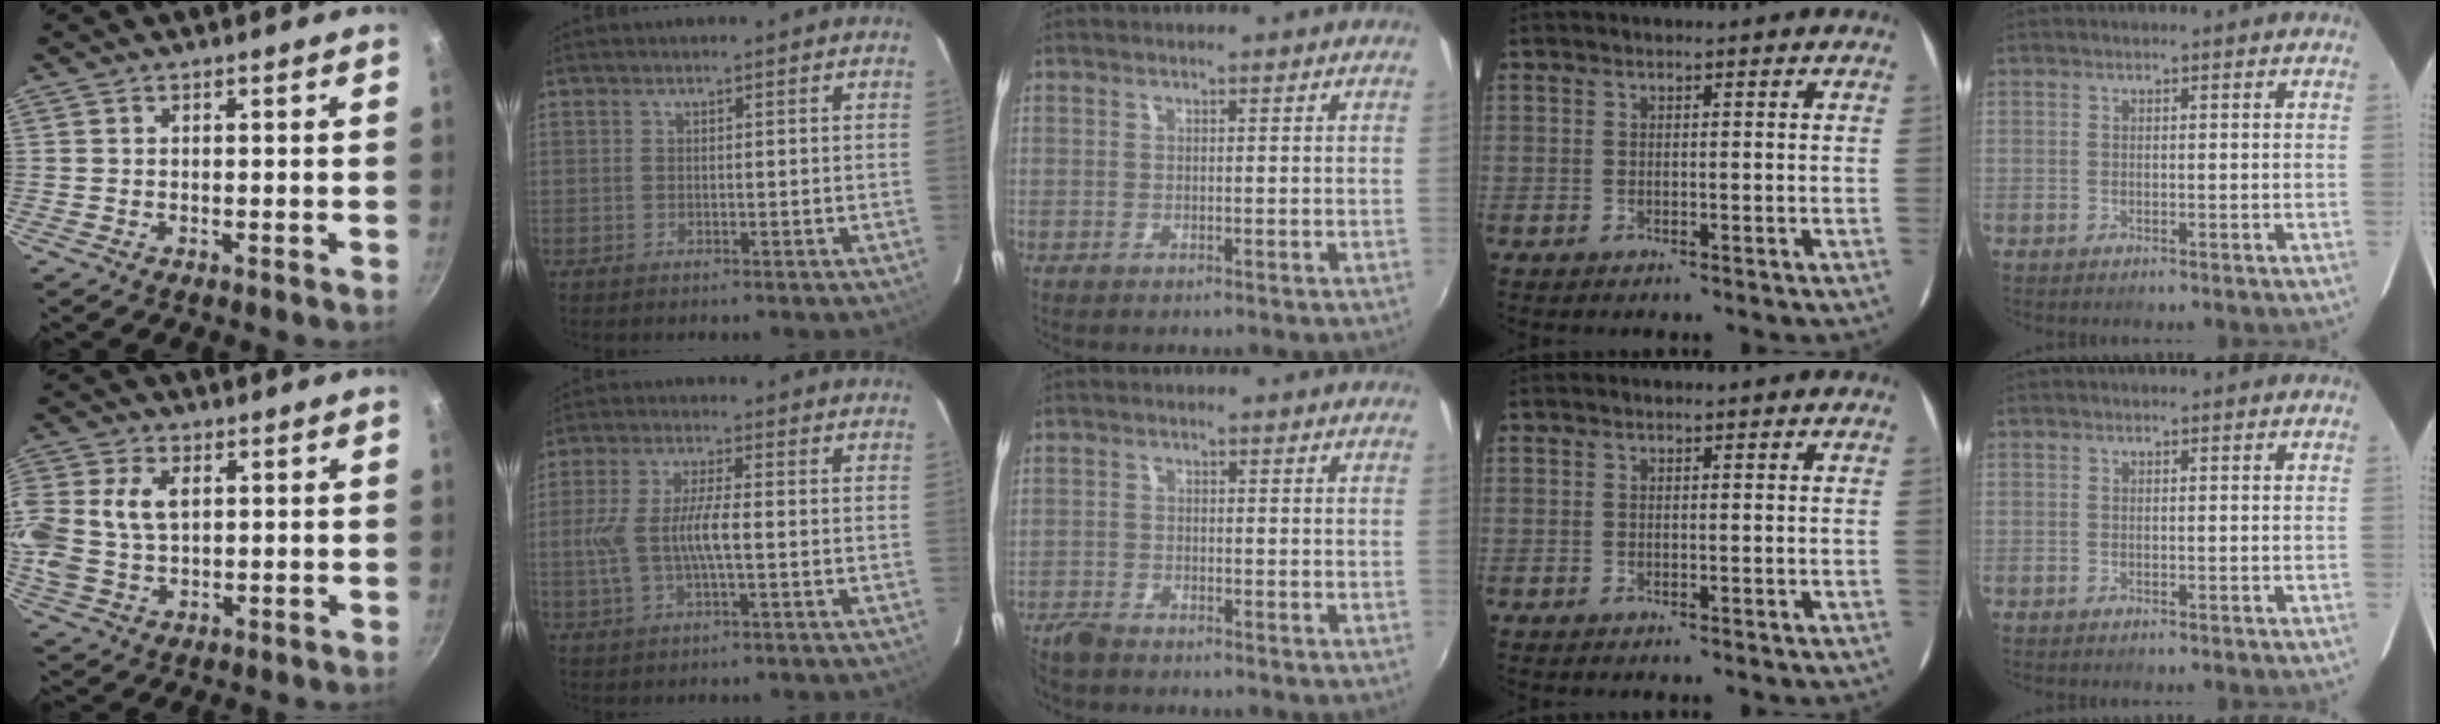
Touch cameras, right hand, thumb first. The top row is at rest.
{"thumb": {"total": 13.4, "force": [2.4, 9.5, 9.1], "torque": [-0.208, 0.016, 0.045]}, "index": {"total": 8.3, "force": [-1.1, 2.0, 8.0], "torque": [-0.165, 0.001, -0.018]}, "middle": {"total": 3.4, "force": [-3.1, 0.9, 1.0], "torque": [-0.033, -0.011, -0.065]}}